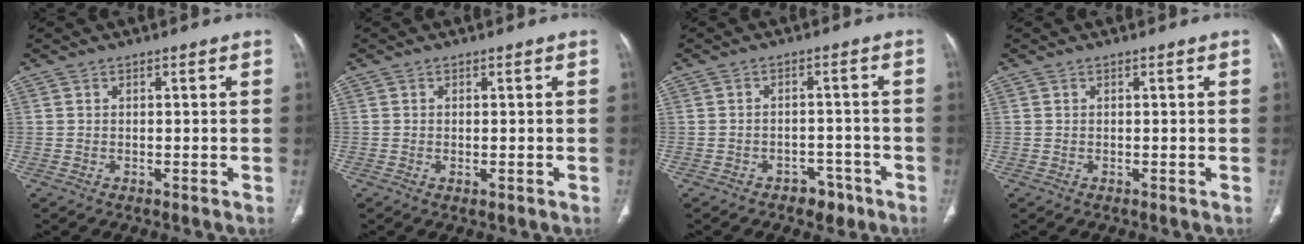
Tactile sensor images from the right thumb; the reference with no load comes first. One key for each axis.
{"total": 0.9, "fx": -0.3, "fy": 0.3, "fz": 0.7, "tx": -0.015, "ty": -0.003, "tz": -0.001}
{"total": 4.5, "fx": -3.0, "fy": 2.9, "fz": 1.5, "tx": -0.007, "ty": 0.025, "tz": -0.038}
{"total": 0.0}